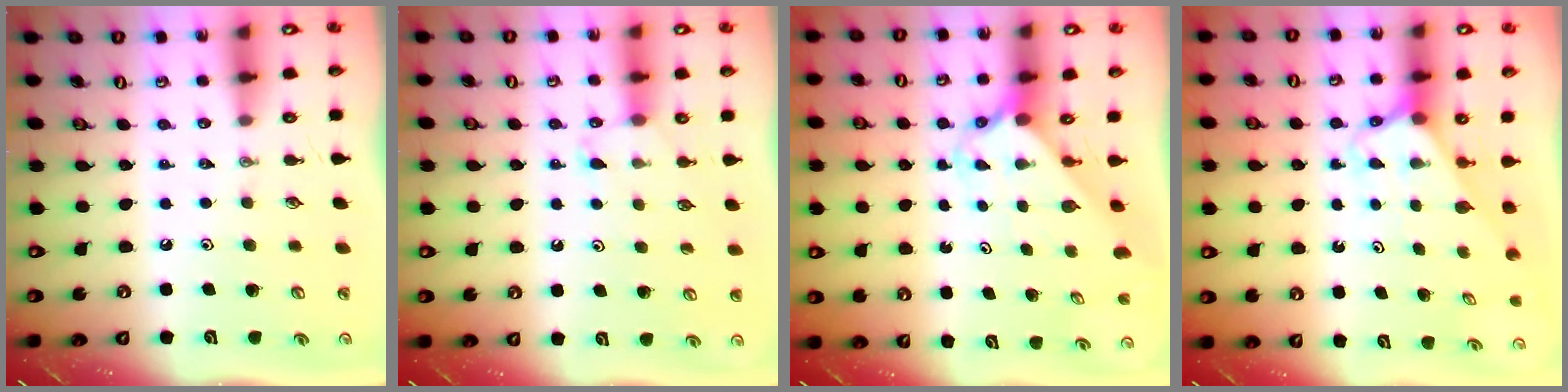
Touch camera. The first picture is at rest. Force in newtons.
{"total": 4.9, "press": 4.8, "slide": 0.4}
{"total": 2.3, "press": 2.3, "slide": 0.2}
{"total": 2.6, "press": 2.6, "slide": 0.1}